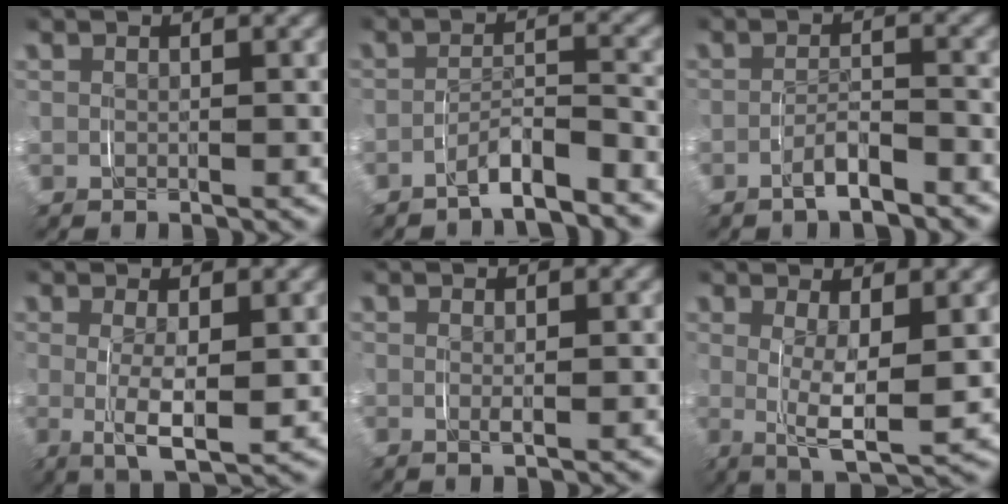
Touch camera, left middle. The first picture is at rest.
{"total": 4.2, "force": [-3.9, 0.5, 1.3], "torque": [-0.019, -0.003, -0.069]}
{"total": 2.5, "force": [-2.2, 0.5, 1.1], "torque": [-0.016, 0.001, -0.041]}
{"total": 4.5, "force": [0.0, 1.4, 4.3], "torque": [-0.079, -0.015, 0.005]}
{"total": 0.8, "force": [0.3, -0.1, 0.7], "torque": [-0.016, -0.004, 0.007]}
{"total": 5.6, "force": [0.3, 1.8, 5.3], "torque": [-0.091, -0.021, 0.011]}